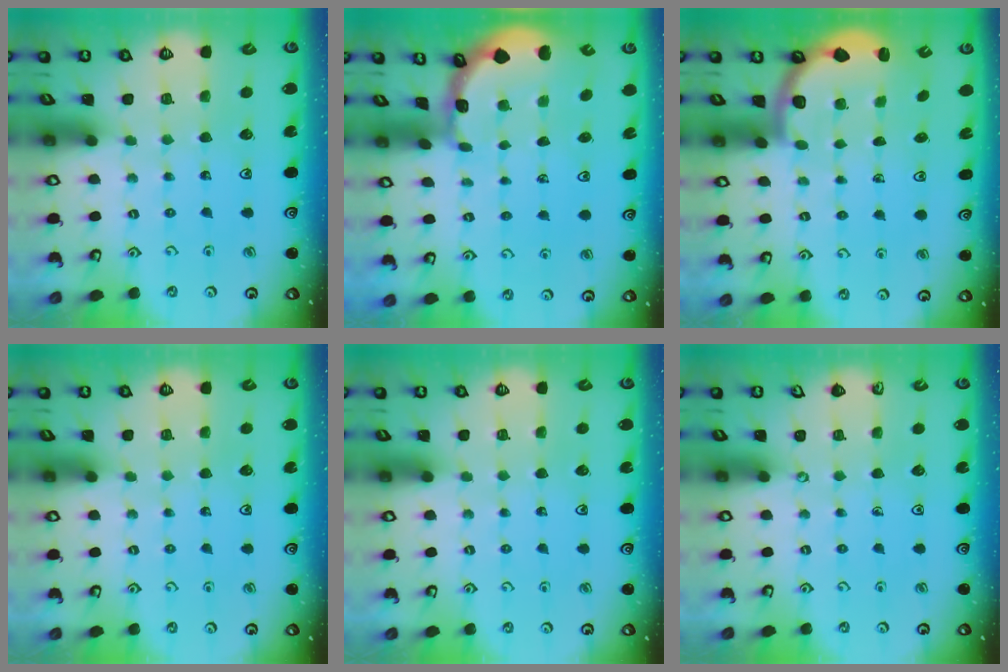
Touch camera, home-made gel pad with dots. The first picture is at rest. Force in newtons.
{"total": 1.5, "press": 1.5, "slide": 0.1}
{"total": 2.6, "press": 2.6, "slide": 0.7}
{"total": 0.0}
{"total": 0.0}
{"total": 0.0}